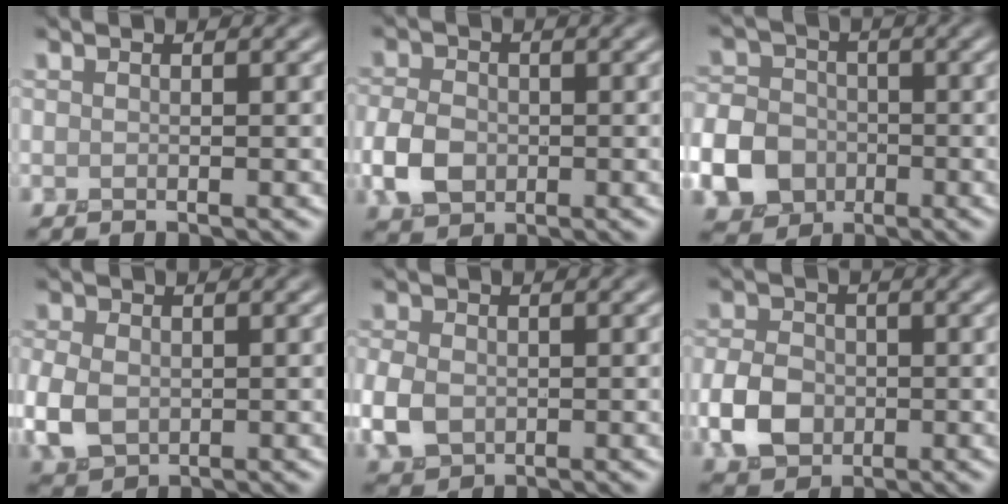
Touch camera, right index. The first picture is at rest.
{"total": 3.8, "force": [-0.9, 2.9, 2.3], "torque": [-0.053, 0.000, -0.022]}
{"total": 11.2, "force": [-4.4, 9.6, 3.8], "torque": [-0.096, -0.033, -0.109]}
{"total": 4.2, "force": [-0.4, 3.2, 2.7], "torque": [-0.070, -0.003, -0.009]}
{"total": 3.8, "force": [-0.6, 2.9, 2.3], "torque": [-0.060, -0.002, -0.014]}
{"total": 4.3, "force": [-1.0, 3.3, 2.5], "torque": [-0.054, 0.001, -0.024]}